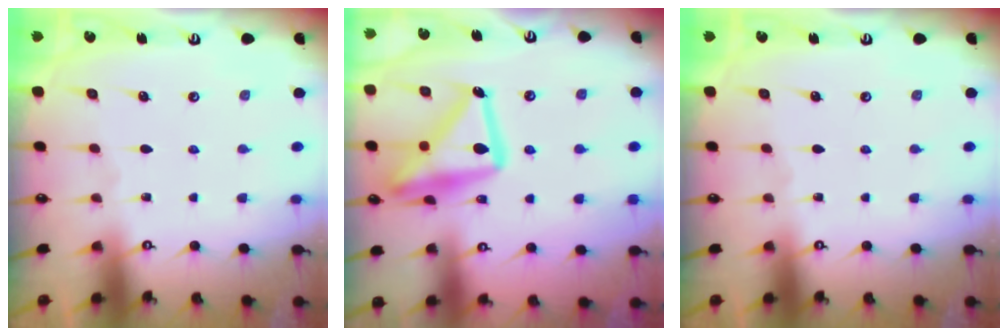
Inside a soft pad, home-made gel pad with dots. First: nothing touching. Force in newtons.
{"total": 21.0, "press": 20.9, "slide": 1.5}
{"total": 0.0}